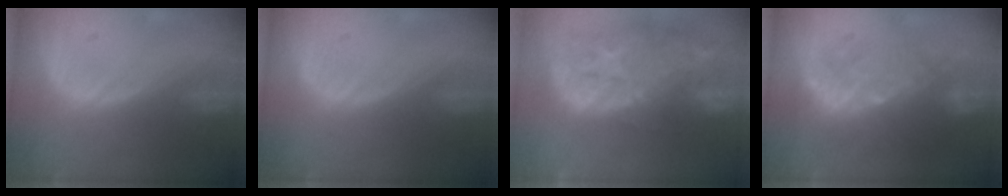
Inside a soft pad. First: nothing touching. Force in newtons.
{"total": 0.0}
{"total": 14.6, "press": 11.8, "slide": 8.6}
{"total": 9.1, "press": 8.5, "slide": 3.4}